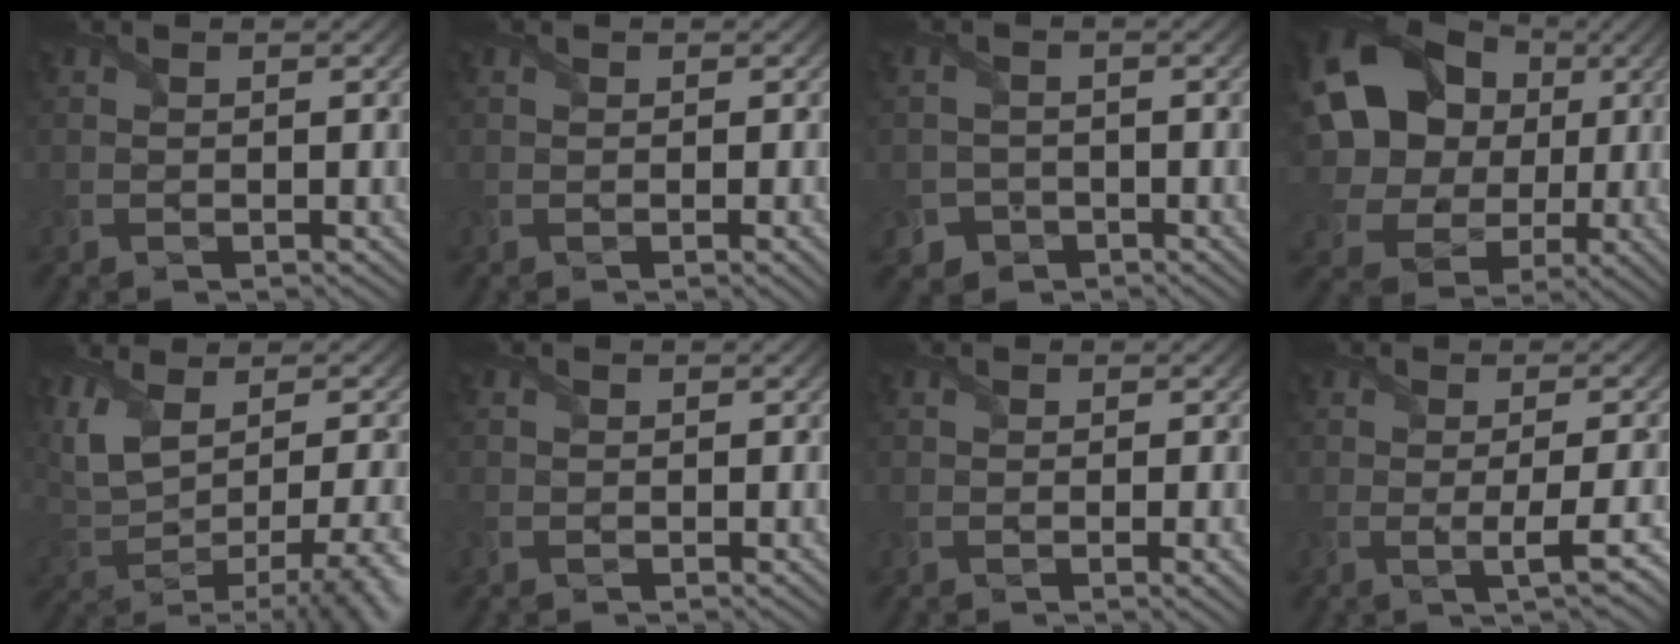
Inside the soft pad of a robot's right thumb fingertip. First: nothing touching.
{"total": 1.4, "force": [-0.4, 0.1, 1.4], "torque": [-0.024, -0.002, -0.008]}
{"total": 2.5, "force": [-1.8, 1.8, 0.1], "torque": [0.003, -0.005, -0.035]}
{"total": 19.0, "force": [3.5, 15.4, 10.5], "torque": [-0.278, 0.026, 0.077]}
{"total": 11.4, "force": [1.6, 4.4, 10.4], "torque": [-0.198, 0.002, 0.036]}
{"total": 0.7, "force": [-0.2, 0.5, 0.5], "torque": [-0.014, -0.002, -0.007]}
{"total": 1.8, "force": [-0.3, 0.1, 1.8], "torque": [-0.033, -0.002, -0.008]}
{"total": 4.2, "force": [-1.0, 0.5, 4.1], "torque": [-0.066, 0.002, -0.020]}